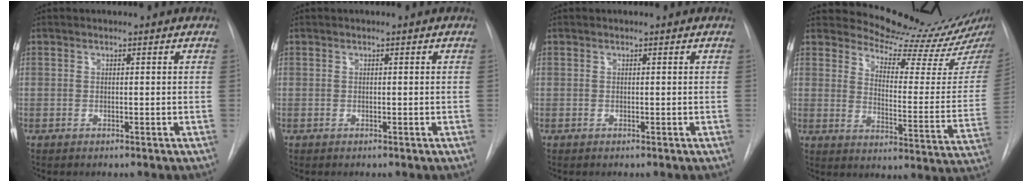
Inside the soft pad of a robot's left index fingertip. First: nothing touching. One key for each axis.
{"total": 0.0}
{"total": 0.0}
{"total": 14.3, "fx": 13.9, "fy": -1.0, "fz": 3.1, "tx": -0.045, "ty": -0.117, "tz": 0.174}